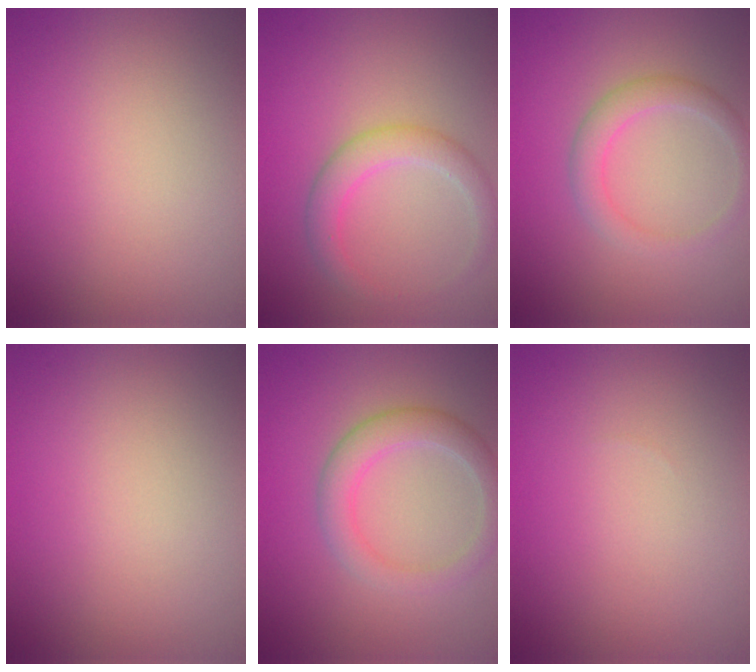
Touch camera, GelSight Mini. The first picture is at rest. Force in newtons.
{"total": 3.1, "press": 3.1, "slide": 0.3}
{"total": 2.5, "press": 2.5, "slide": 0.2}
{"total": 0.0}
{"total": 3.5, "press": 3.5, "slide": 0.1}
{"total": 0.0}